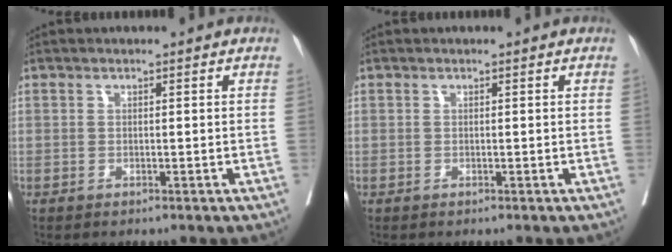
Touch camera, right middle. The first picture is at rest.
{"total": 0.0}